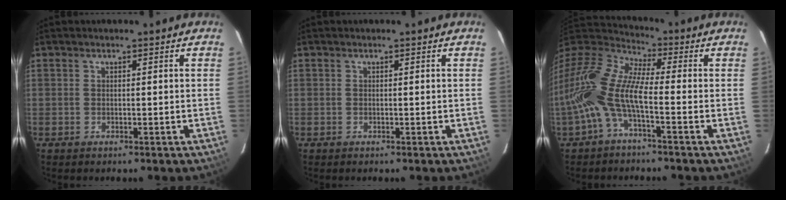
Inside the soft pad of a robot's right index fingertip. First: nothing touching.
{"total": 0.0}
{"total": 15.7, "force": [-3.9, 5.1, 14.4], "torque": [-0.285, -0.010, -0.088]}